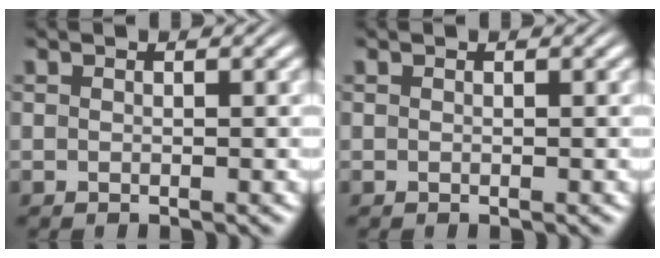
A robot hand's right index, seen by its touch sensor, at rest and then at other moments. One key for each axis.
{"total": 0.0}